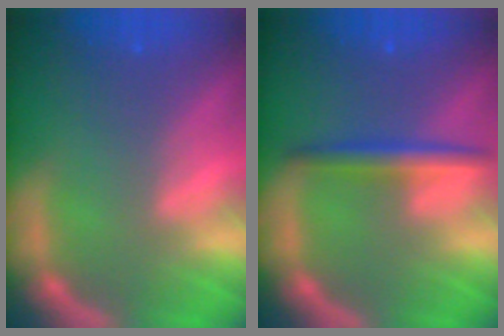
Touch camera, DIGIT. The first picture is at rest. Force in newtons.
{"total": 3.0}